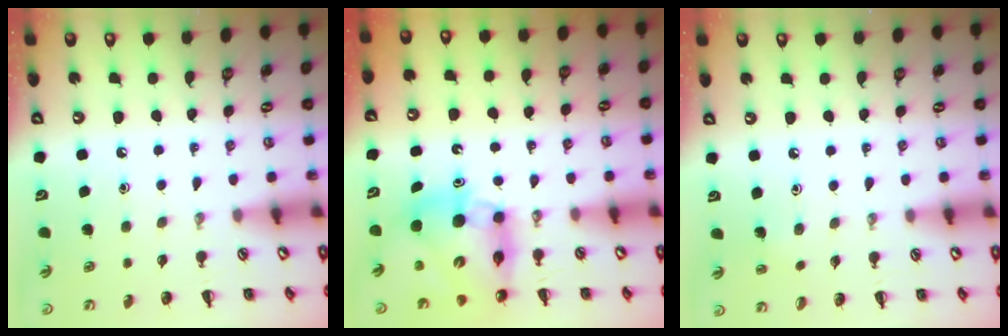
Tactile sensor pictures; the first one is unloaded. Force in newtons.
{"total": 11.2, "press": 10.8, "slide": 3.1}
{"total": 4.3, "press": 4.0, "slide": 1.6}